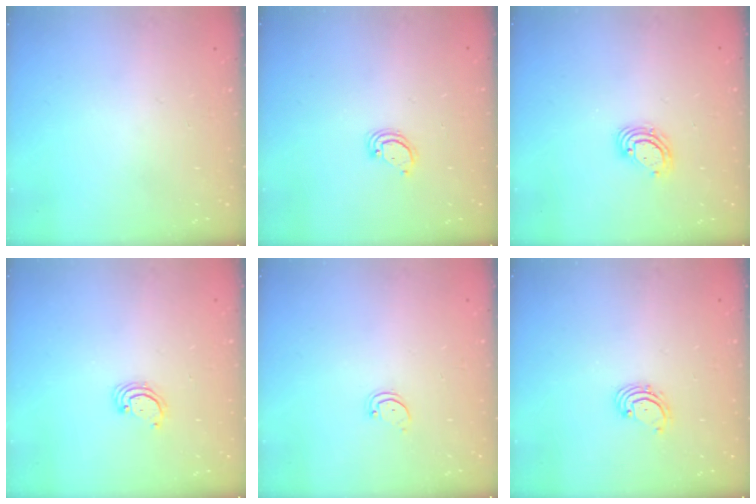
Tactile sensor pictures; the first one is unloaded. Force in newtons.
{"total": 2.9, "press": 2.8, "slide": 0.2}
{"total": 5.4, "press": 5.4, "slide": 0.7}
{"total": 2.3, "press": 2.3, "slide": 0.2}
{"total": 1.5, "press": 1.5, "slide": 0.1}
{"total": 2.0, "press": 1.9, "slide": 0.6}